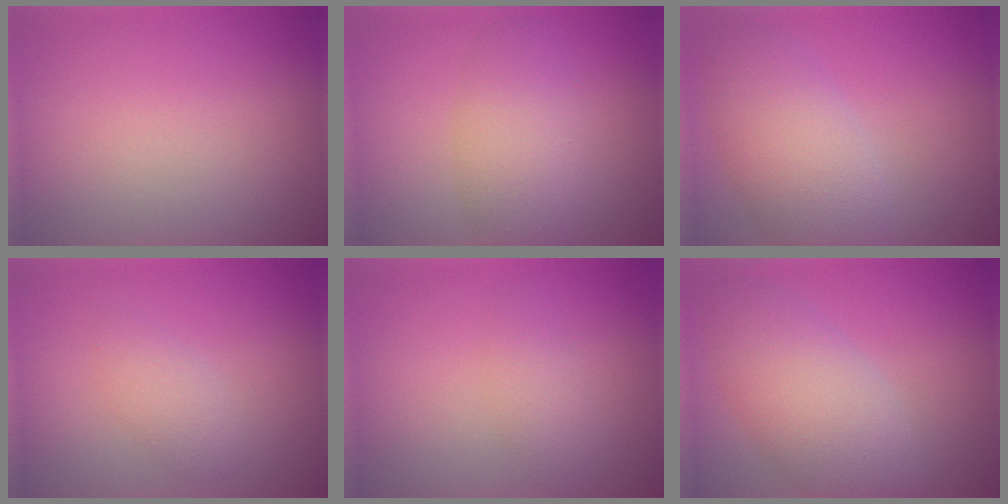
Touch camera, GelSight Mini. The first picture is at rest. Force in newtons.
{"total": 4.5, "press": 4.5, "slide": 0.2}
{"total": 6.1, "press": 6.1, "slide": 0.2}
{"total": 1.8, "press": 1.8, "slide": 0.1}
{"total": 1.7, "press": 1.7, "slide": 0.1}
{"total": 6.4, "press": 6.3, "slide": 0.5}